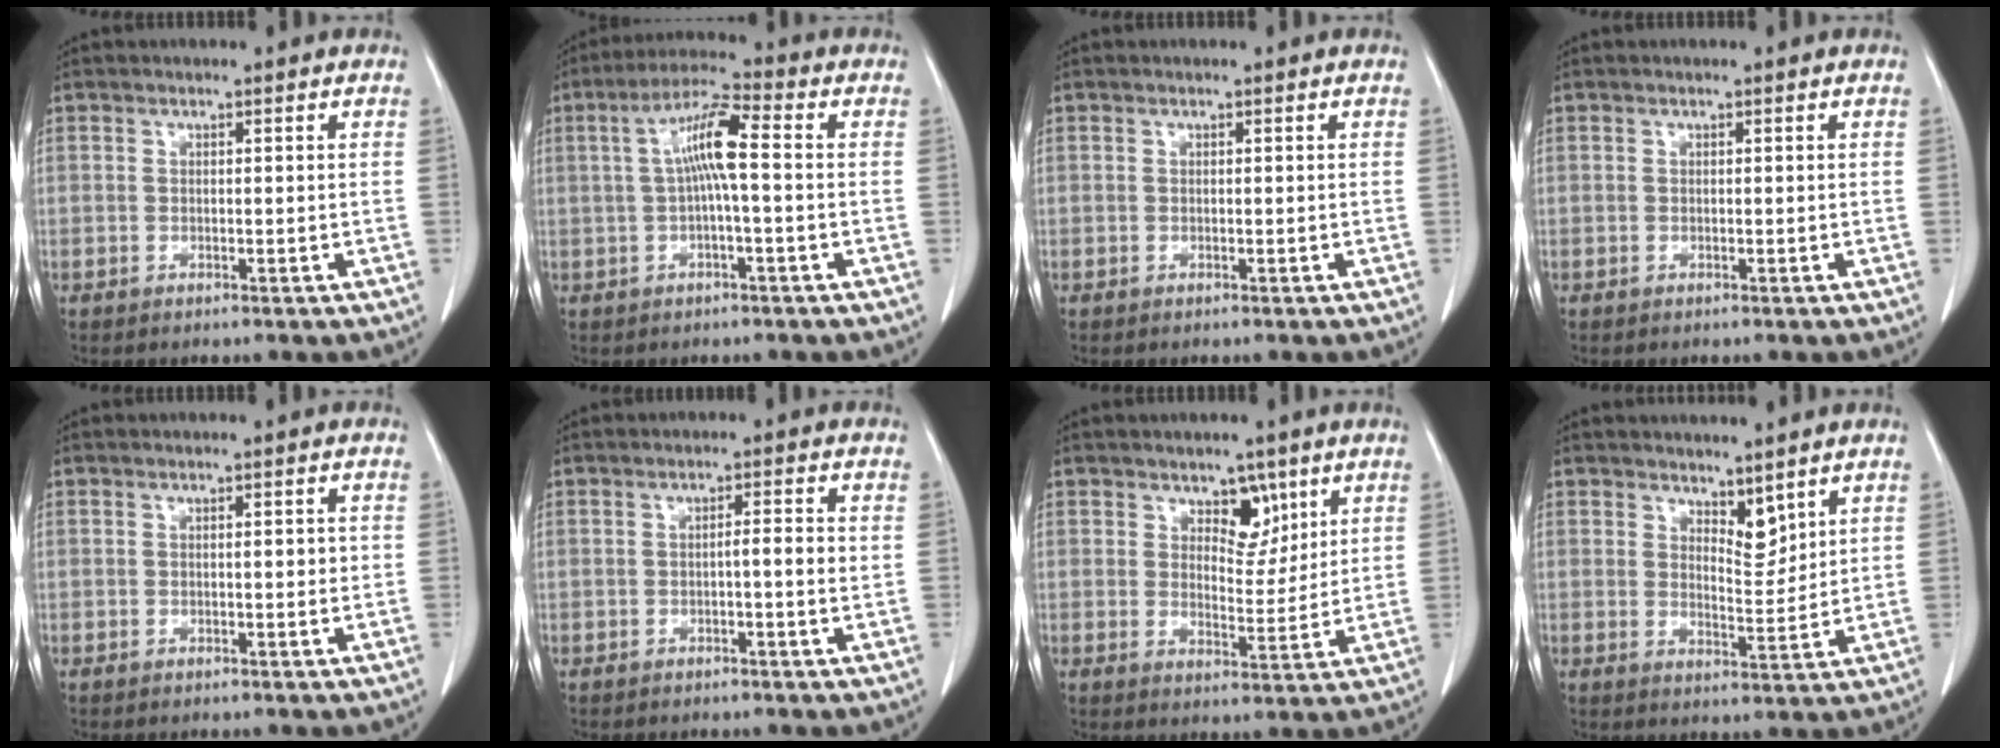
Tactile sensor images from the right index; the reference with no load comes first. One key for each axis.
{"total": 7.5, "fx": 0.5, "fy": 0.7, "fz": 7.4, "tx": -0.142, "ty": 0.020, "tz": 0.006}
{"total": 0.0}
{"total": 0.0}
{"total": 1.3, "fx": 0.0, "fy": 0.4, "fz": 1.2, "tx": -0.015, "ty": 0.002, "tz": 0.000}
{"total": 2.5, "fx": -0.2, "fy": 0.1, "fz": 2.5, "tx": -0.037, "ty": 0.003, "tz": -0.004}
{"total": 5.4, "fx": 3.2, "fy": 2.9, "fz": 3.2, "tx": -0.037, "ty": -0.005, "tz": 0.052}
{"total": 4.1, "fx": 3.2, "fy": 1.5, "fz": 2.0, "tx": -0.031, "ty": -0.011, "tz": 0.061}